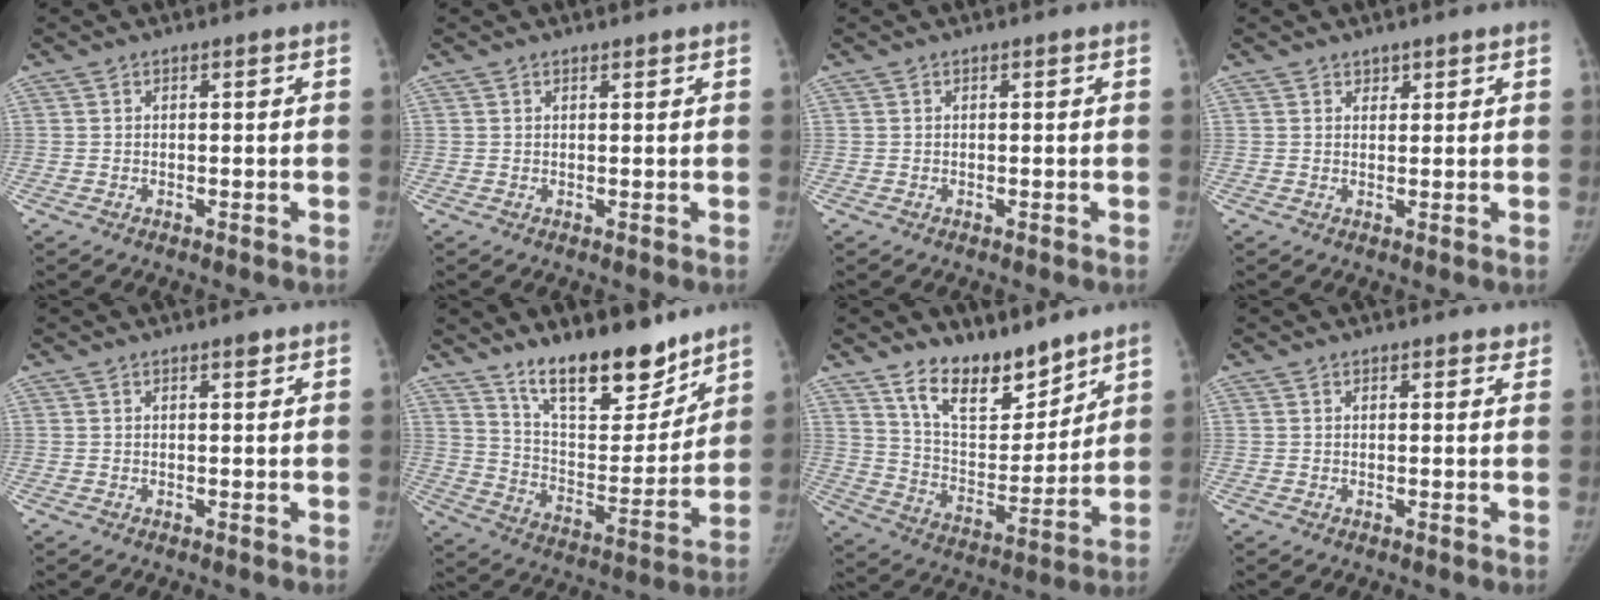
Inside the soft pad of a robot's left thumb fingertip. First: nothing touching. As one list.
[{"total": 0.7, "force": [0.6, 0.0, 0.2], "torque": [-0.006, -0.005, 0.012]}, {"total": 0.0}, {"total": 1.3, "force": [1.2, 0.7, 0.2], "torque": [0.010, -0.008, 0.016]}, {"total": 1.1, "force": [0.8, 0.1, 0.7], "torque": [-0.009, -0.005, 0.013]}, {"total": 18.9, "force": [14.4, 6.9, 10.1], "torque": [-0.110, -0.104, 0.240]}, {"total": 14.7, "force": [11.2, 6.4, 7.0], "torque": [-0.075, -0.082, 0.206]}, {"total": 2.1, "force": [1.8, 0.7, 0.8], "torque": [0.004, -0.004, 0.020]}]